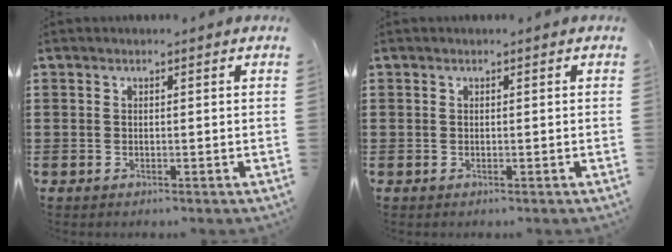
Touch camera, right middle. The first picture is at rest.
{"total": 0.0}